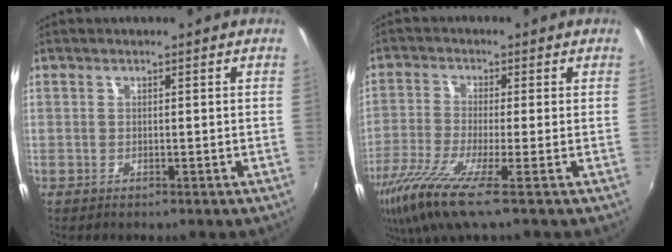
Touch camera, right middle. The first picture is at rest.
{"total": 9.7, "force": [-5.9, 0.2, 7.6], "torque": [-0.177, -0.036, -0.116]}